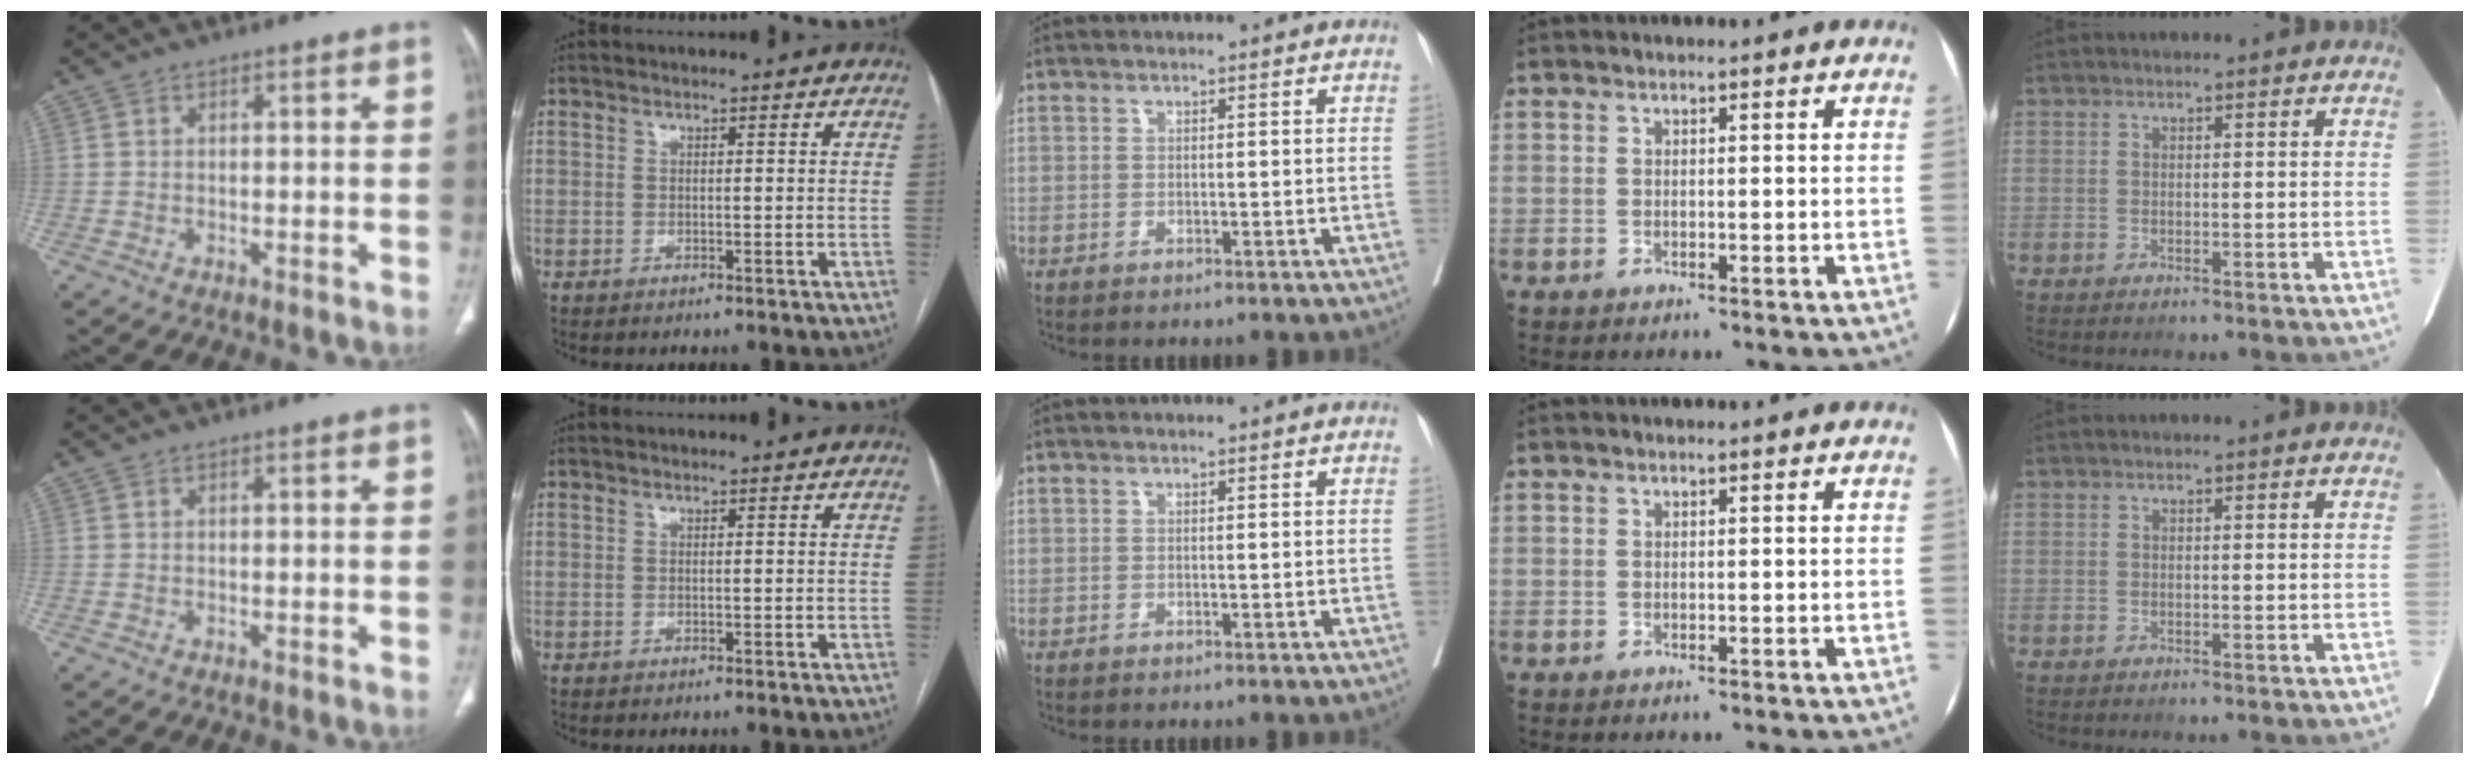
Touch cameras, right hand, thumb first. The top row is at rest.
{}